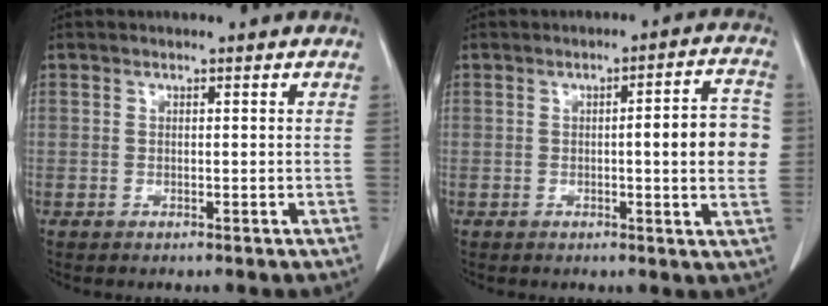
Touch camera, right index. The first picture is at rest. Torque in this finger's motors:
{"motor_torque": [0.45, -0.14, 0.29, 0.05]}